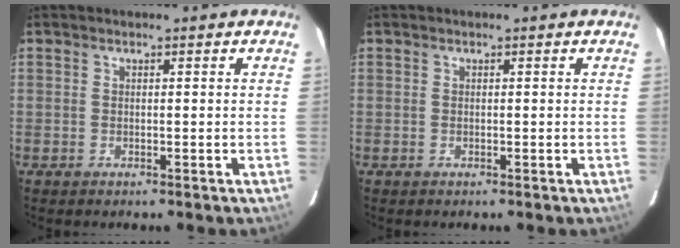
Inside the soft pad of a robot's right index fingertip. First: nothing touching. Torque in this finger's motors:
{"motor_torque": [0.00, 0.00, 0.00, 0.01]}